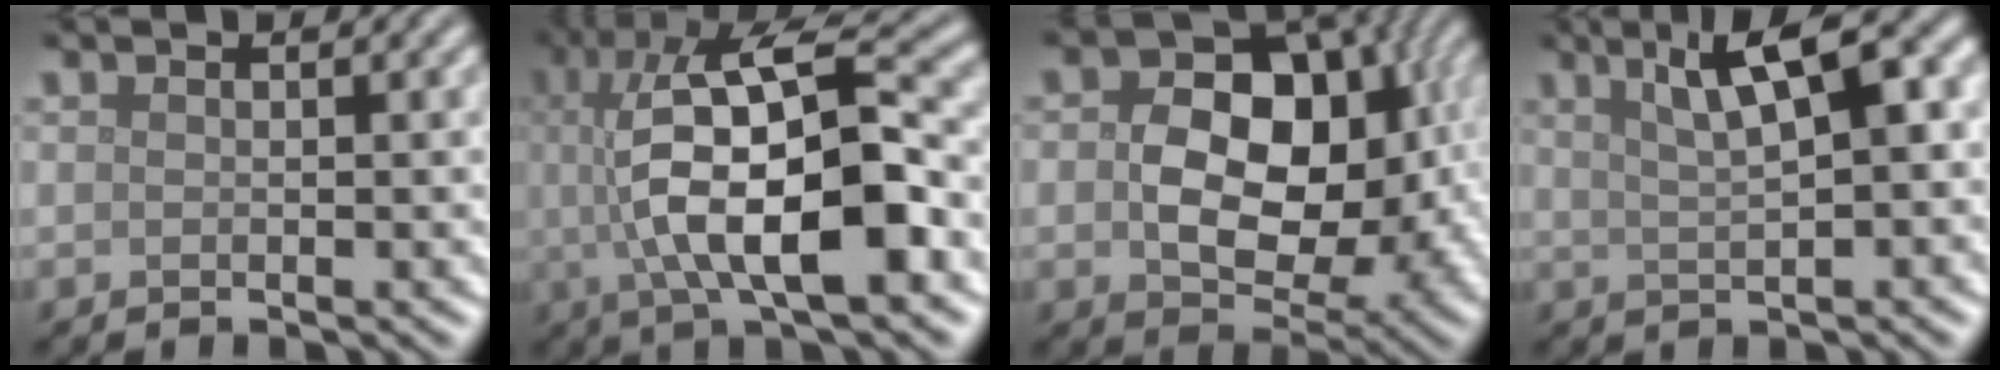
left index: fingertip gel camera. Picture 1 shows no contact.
{"total": 12.4, "force": [-0.2, 4.2, 11.6], "torque": [-0.196, 0.004, -0.005]}
{"total": 12.3, "force": [0.4, 8.5, 8.9], "torque": [-0.130, -0.004, 0.013]}
{"total": 7.6, "force": [2.9, 2.1, 6.7], "torque": [-0.101, 0.019, 0.048]}